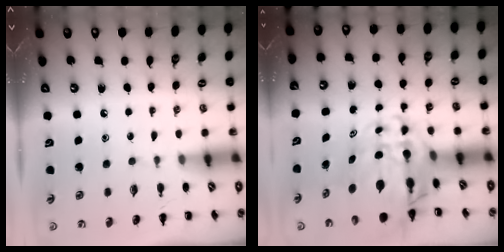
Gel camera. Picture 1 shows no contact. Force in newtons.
{"total": 9.5, "press": 9.0, "slide": 3.0}